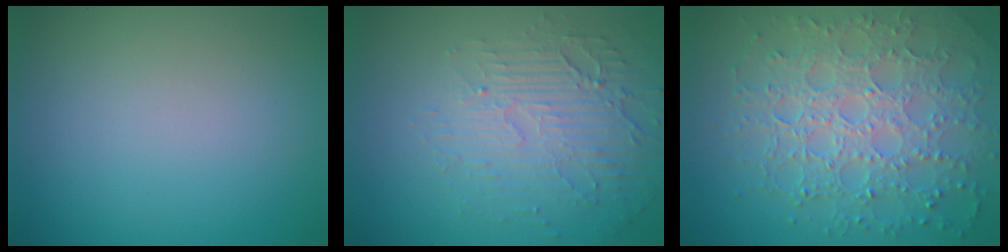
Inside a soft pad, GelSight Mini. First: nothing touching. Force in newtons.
{"total": 5.7, "press": 3.3, "slide": 4.6}
{"total": 7.6, "press": 5.6, "slide": 5.2}